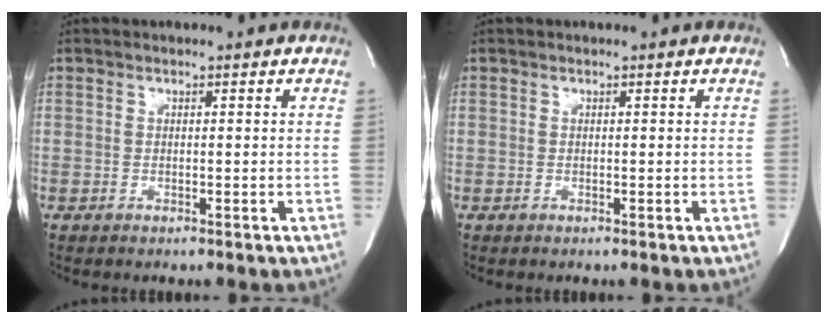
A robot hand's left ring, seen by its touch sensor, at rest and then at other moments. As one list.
[{"total": 0.0}]